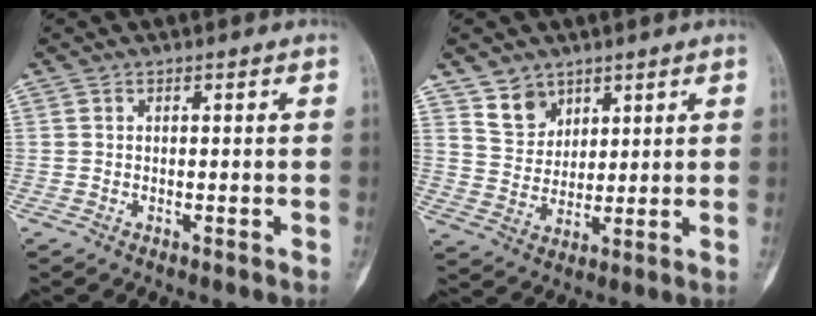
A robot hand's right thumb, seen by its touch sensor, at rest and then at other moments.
{"total": 6.2, "force": [4.3, 4.3, 1.4], "torque": [-0.002, -0.035, 0.089]}